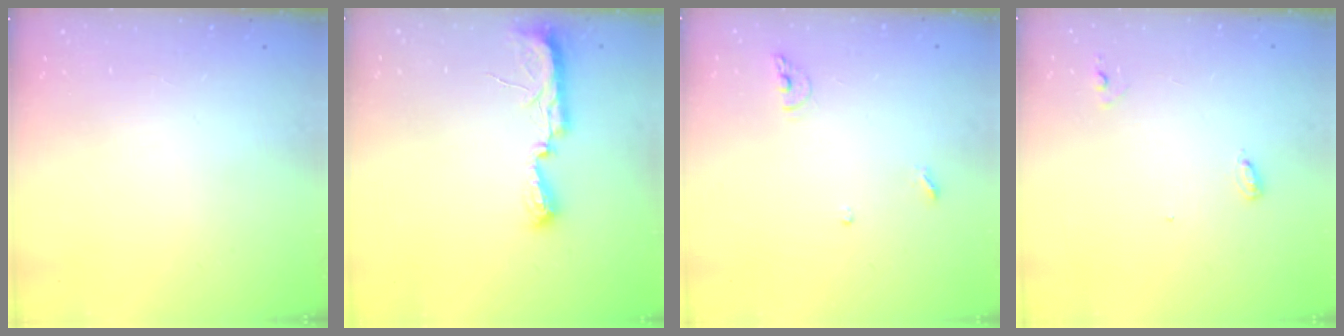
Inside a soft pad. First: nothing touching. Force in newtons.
{"total": 8.1, "press": 8.1, "slide": 1.0}
{"total": 6.8, "press": 6.6, "slide": 1.2}
{"total": 5.0, "press": 5.0, "slide": 0.4}